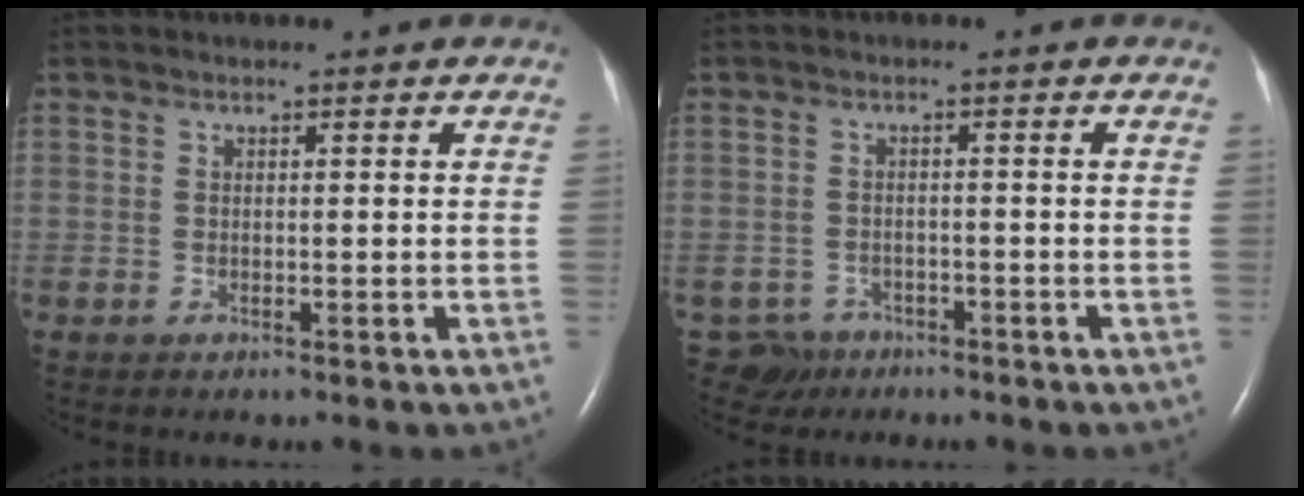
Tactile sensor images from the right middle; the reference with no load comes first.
{"total": 3.5, "force": [-2.4, 2.4, -0.7], "torque": [0.009, 0.006, -0.040]}